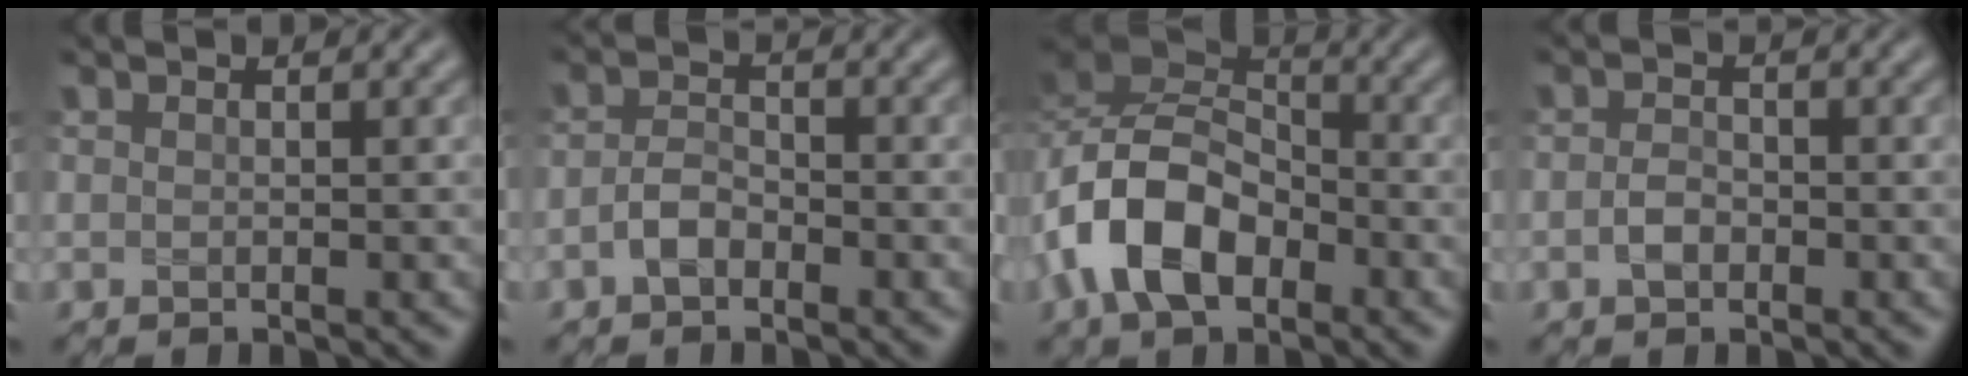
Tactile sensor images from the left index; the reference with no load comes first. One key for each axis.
{"total": 2.0, "fx": -1.0, "fy": 1.2, "fz": 1.3, "tx": -0.027, "ty": 0.004, "tz": -0.025}
{"total": 8.8, "fx": -3.6, "fy": 5.7, "fz": 5.6, "tx": -0.108, "ty": 0.009, "tz": -0.086}
{"total": 1.6, "fx": -0.5, "fy": 1.1, "fz": 1.0, "tx": -0.023, "ty": 0.002, "tz": -0.014}